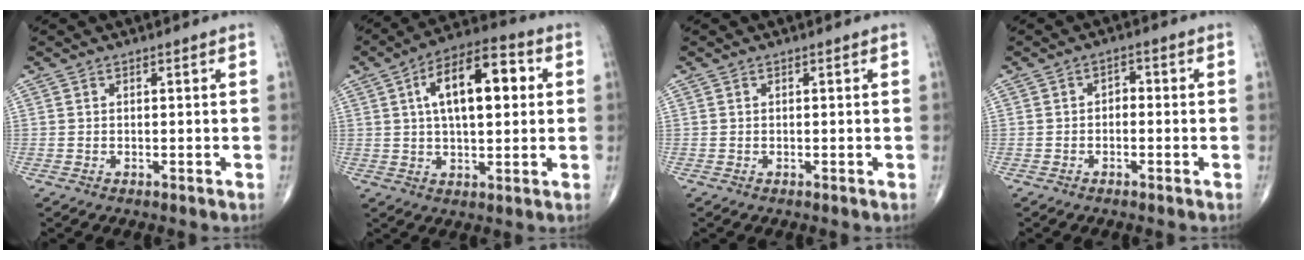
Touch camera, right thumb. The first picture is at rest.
{"total": 15.2, "force": [3.3, 7.1, 13.1], "torque": [-0.195, 0.019, 0.046]}
{"total": 0.0}
{"total": 2.0, "force": [-0.4, 1.4, 1.4], "torque": [-0.010, 0.013, -0.015]}